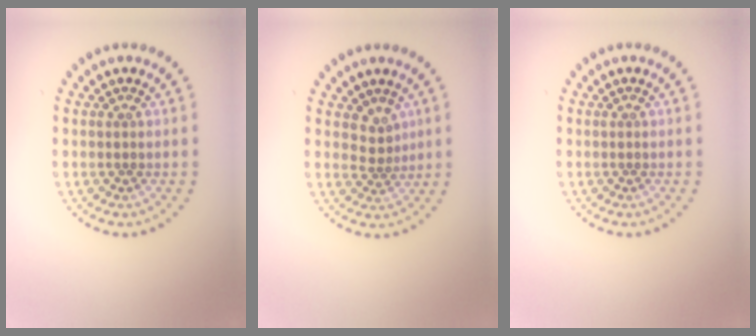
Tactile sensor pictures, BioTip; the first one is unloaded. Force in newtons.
{"total": 2.0, "press": 1.4, "slide": 1.4}
{"total": 0.0}